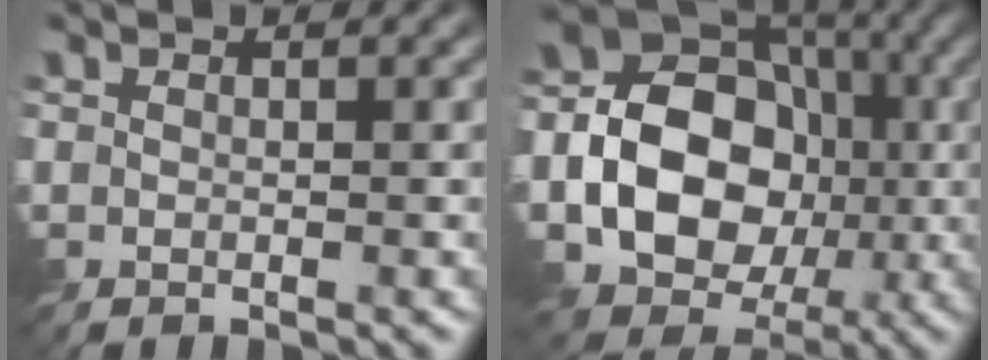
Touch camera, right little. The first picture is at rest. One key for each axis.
{"total": 14.1, "fx": -2.5, "fy": 11.2, "fz": 8.3, "tx": -0.136, "ty": -0.008, "tz": -0.053}